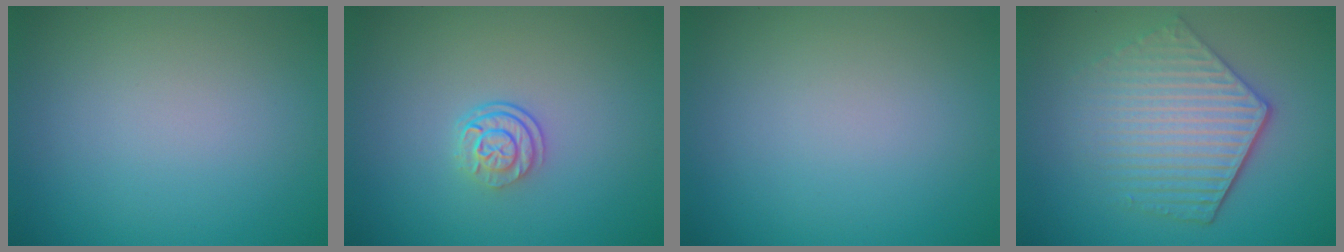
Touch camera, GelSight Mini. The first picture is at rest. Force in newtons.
{"total": 2.5, "press": 1.8, "slide": 1.8}
{"total": 0.0}
{"total": 5.6, "press": 4.2, "slide": 3.7}